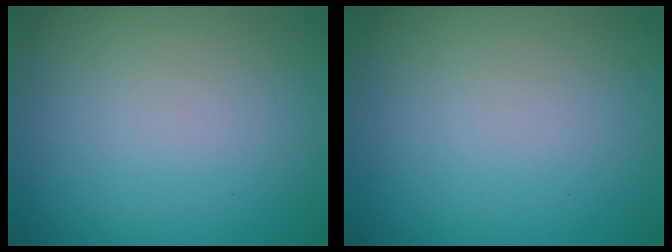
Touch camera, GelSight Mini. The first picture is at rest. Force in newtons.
{"total": 0.0}